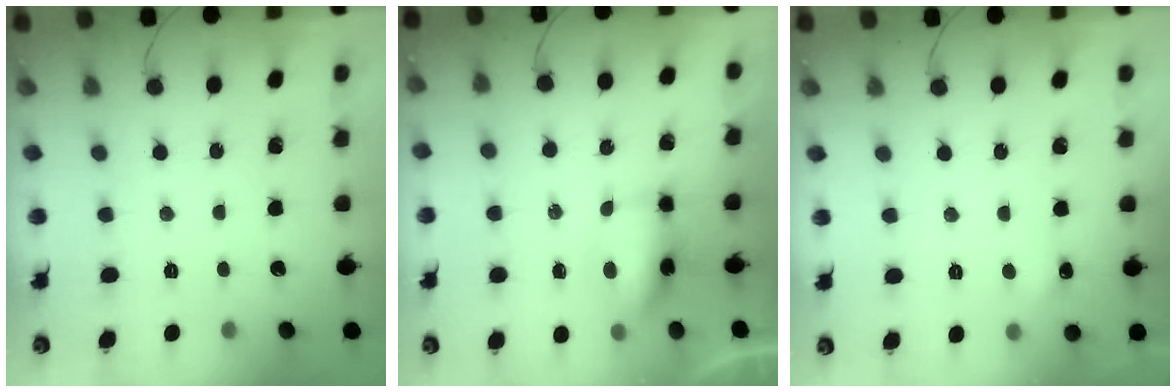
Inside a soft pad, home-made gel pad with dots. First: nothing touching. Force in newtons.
{"total": 6.6, "press": 6.6, "slide": 0.9}
{"total": 5.0, "press": 4.7, "slide": 1.5}